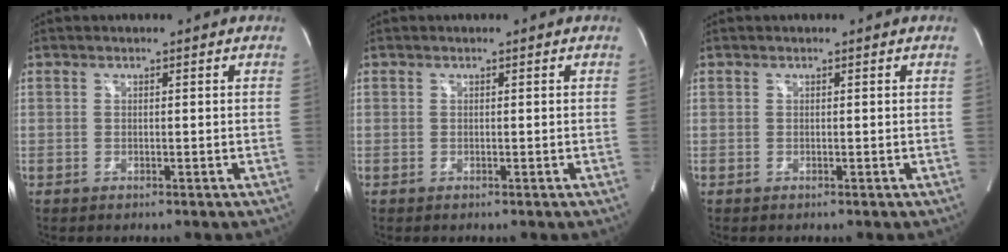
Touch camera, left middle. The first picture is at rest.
{"total": 0.0}
{"total": 0.0}